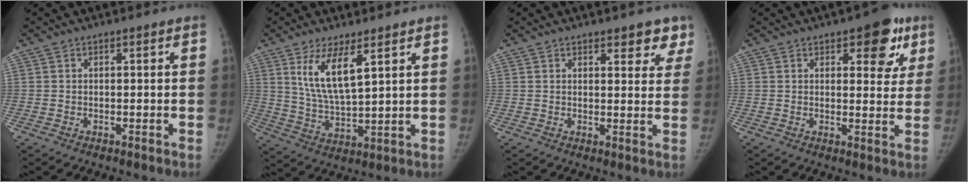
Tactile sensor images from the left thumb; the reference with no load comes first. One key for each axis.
{"total": 9.3, "fx": 4.6, "fy": 2.7, "fz": 7.6, "tx": -0.141, "ty": -0.036, "tz": 0.101}
{"total": 5.2, "fx": 3.8, "fy": 2.4, "fz": 2.5, "tx": 0.015, "ty": -0.018, "tz": 0.044}
{"total": 9.1, "fx": 4.6, "fy": 4.5, "fz": 6.5, "tx": -0.040, "ty": -0.014, "tz": 0.052}